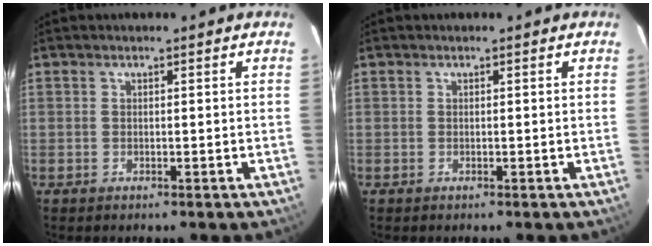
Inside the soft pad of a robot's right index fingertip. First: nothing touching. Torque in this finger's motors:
{"motor_torque": [0.00, 0.00, 0.00, 0.01]}